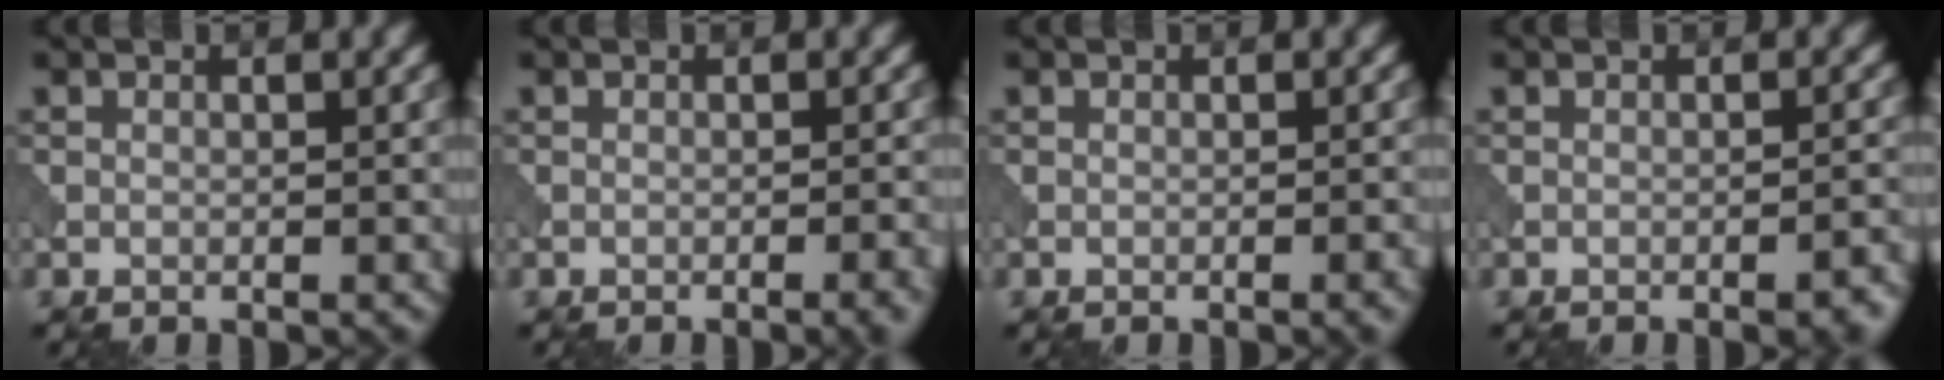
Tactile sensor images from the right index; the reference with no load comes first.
{"total": 2.0, "force": [-1.0, 0.4, 1.7], "torque": [-0.016, 0.005, -0.015]}
{"total": 1.0, "force": [-0.4, 0.2, 0.9], "torque": [-0.009, 0.002, -0.008]}
{"total": 2.6, "force": [-1.5, 0.7, 2.0], "torque": [-0.023, 0.005, -0.021]}